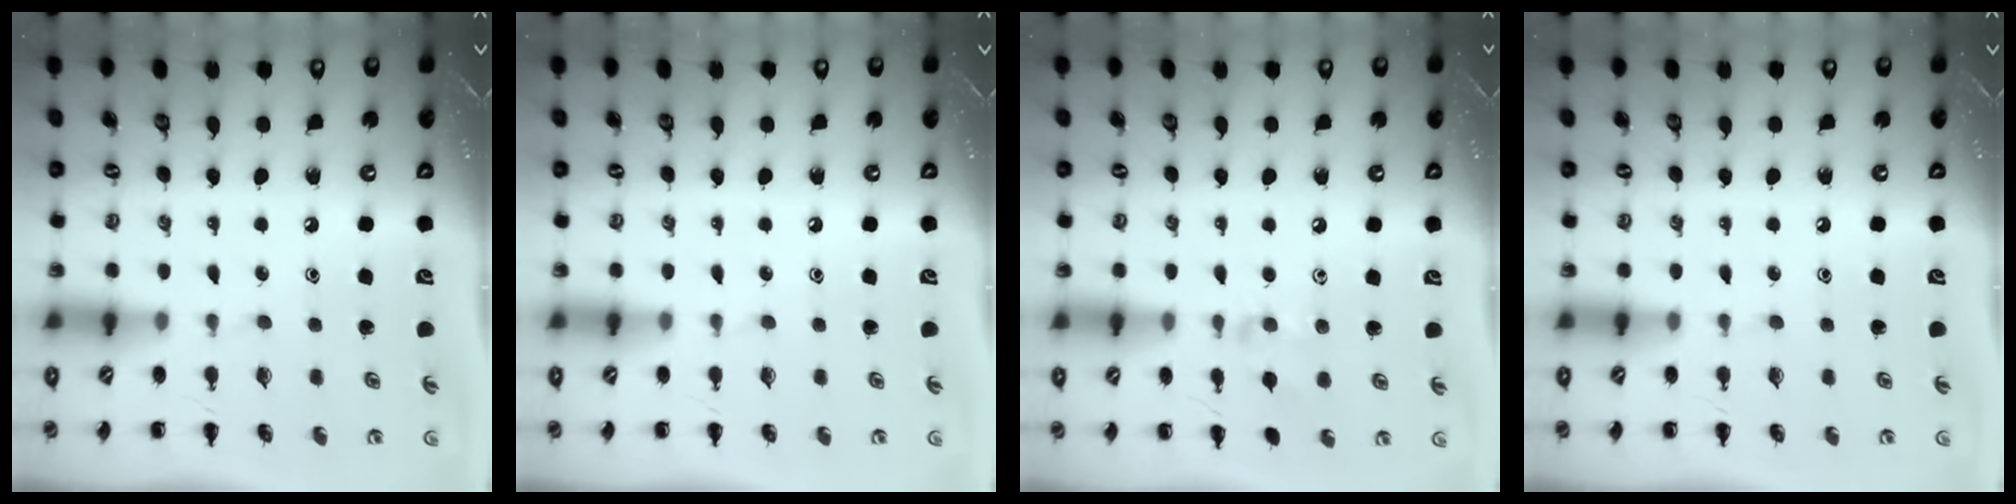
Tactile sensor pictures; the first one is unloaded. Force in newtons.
{"total": 0.0}
{"total": 7.0, "press": 6.7, "slide": 1.8}
{"total": 0.0}